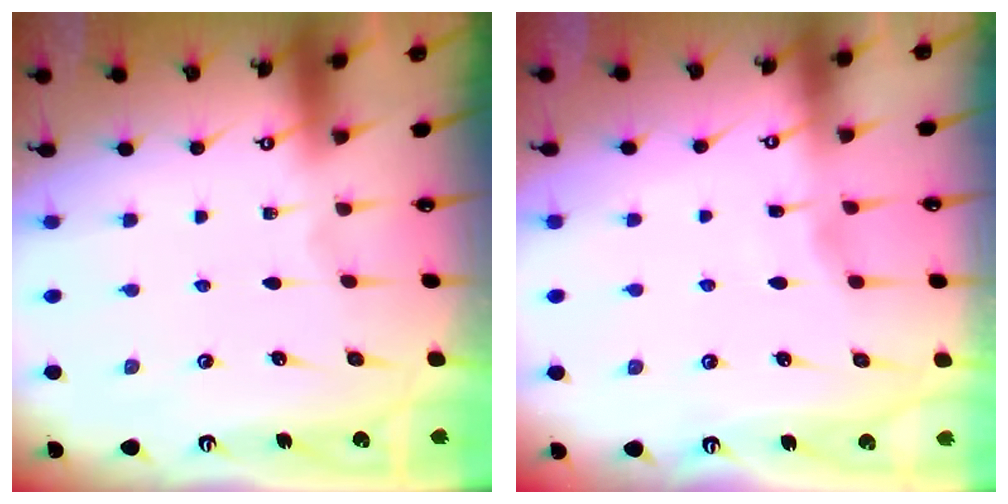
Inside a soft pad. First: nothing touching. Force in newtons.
{"total": 2.6, "press": 2.6, "slide": 0.3}